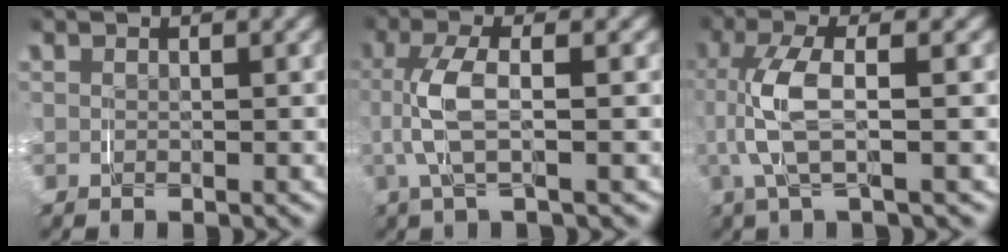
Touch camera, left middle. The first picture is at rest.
{"total": 4.5, "force": [0.3, 1.1, 4.3], "torque": [-0.109, 0.004, 0.004]}
{"total": 5.3, "force": [0.5, 1.4, 5.1], "torque": [-0.126, 0.006, 0.007]}